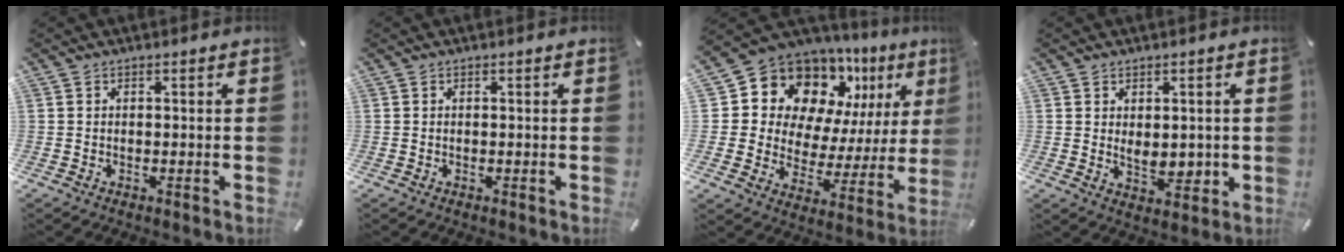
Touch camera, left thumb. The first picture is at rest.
{"total": 0.0}
{"total": 13.3, "force": [9.5, 8.7, 3.1], "torque": [-0.055, -0.097, 0.171]}
{"total": 5.2, "force": [0.5, 3.6, 3.7], "torque": [-0.035, -0.006, 0.009]}